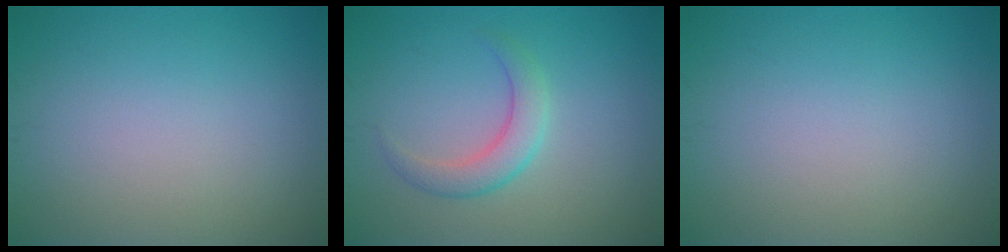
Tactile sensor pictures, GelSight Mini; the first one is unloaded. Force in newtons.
{"total": 2.7, "press": 2.7, "slide": 0.1}
{"total": 0.0}